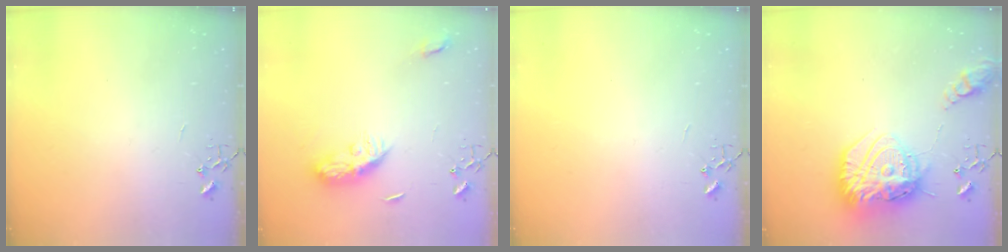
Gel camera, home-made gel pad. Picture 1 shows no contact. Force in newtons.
{"total": 9.0, "press": 9.0, "slide": 0.1}
{"total": 0.0}
{"total": 27.0, "press": 26.8, "slide": 2.8}